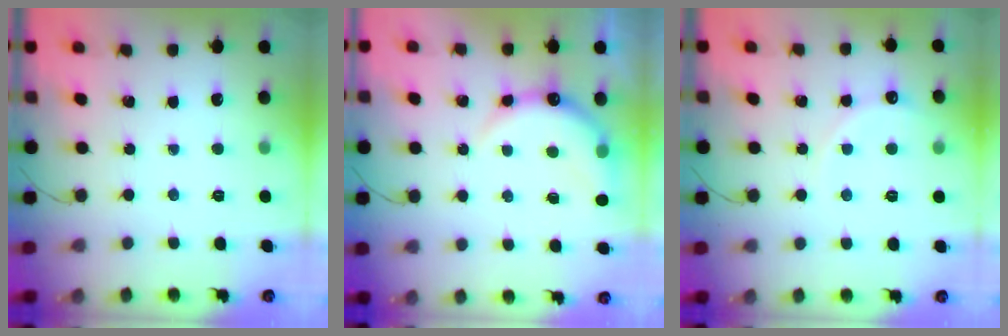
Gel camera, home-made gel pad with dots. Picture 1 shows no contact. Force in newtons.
{"total": 8.9, "press": 8.8, "slide": 0.8}
{"total": 5.4, "press": 5.3, "slide": 1.0}